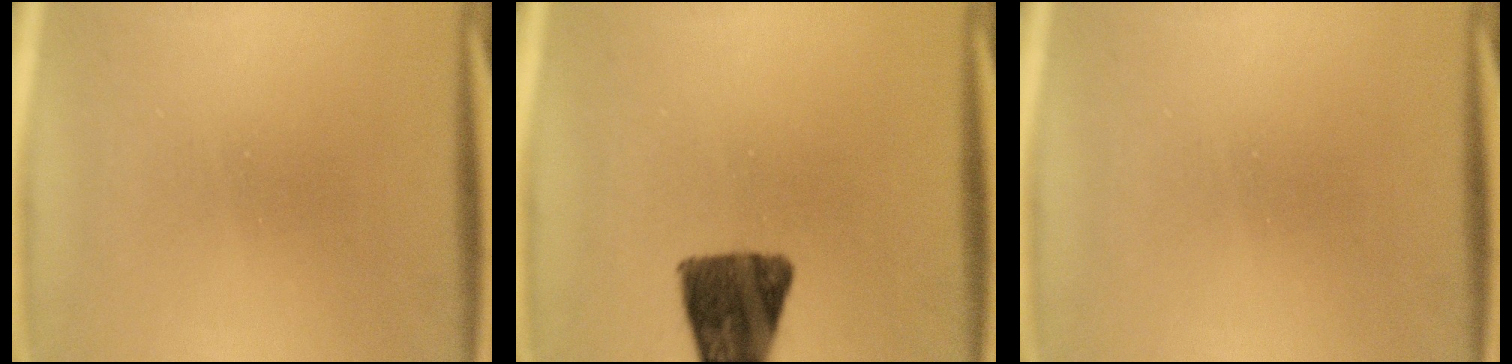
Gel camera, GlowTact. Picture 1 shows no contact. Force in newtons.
{"total": 11.8}
{"total": 0.0}